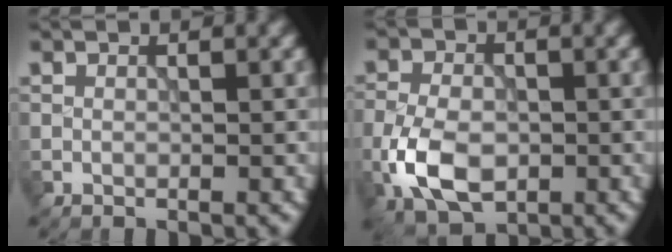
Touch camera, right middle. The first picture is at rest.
{"total": 6.3, "force": [-2.1, 3.9, 4.5], "torque": [-0.099, -0.007, -0.045]}